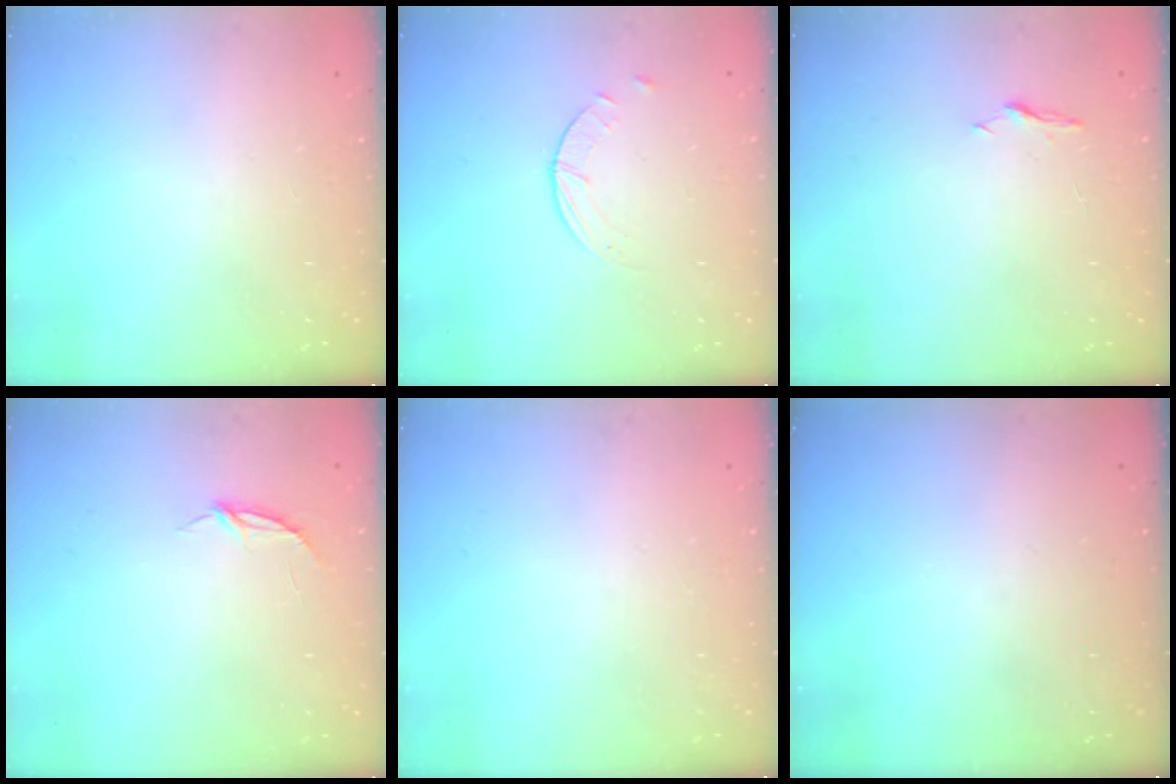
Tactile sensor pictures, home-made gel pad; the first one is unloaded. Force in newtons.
{"total": 0.9, "press": 0.9, "slide": 0.1}
{"total": 3.7, "press": 3.7, "slide": 0.5}
{"total": 3.3, "press": 3.3, "slide": 0.3}
{"total": 0.0}
{"total": 0.0}